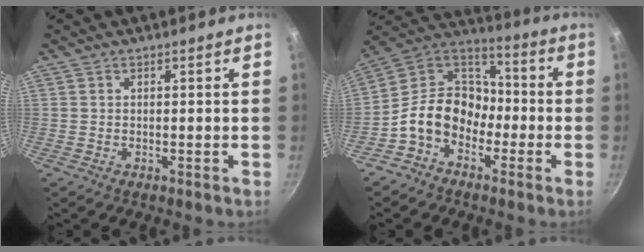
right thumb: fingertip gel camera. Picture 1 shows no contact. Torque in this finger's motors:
{"motor_torque": [-0.20, 0.81, 0.97, -0.78, 0.11]}